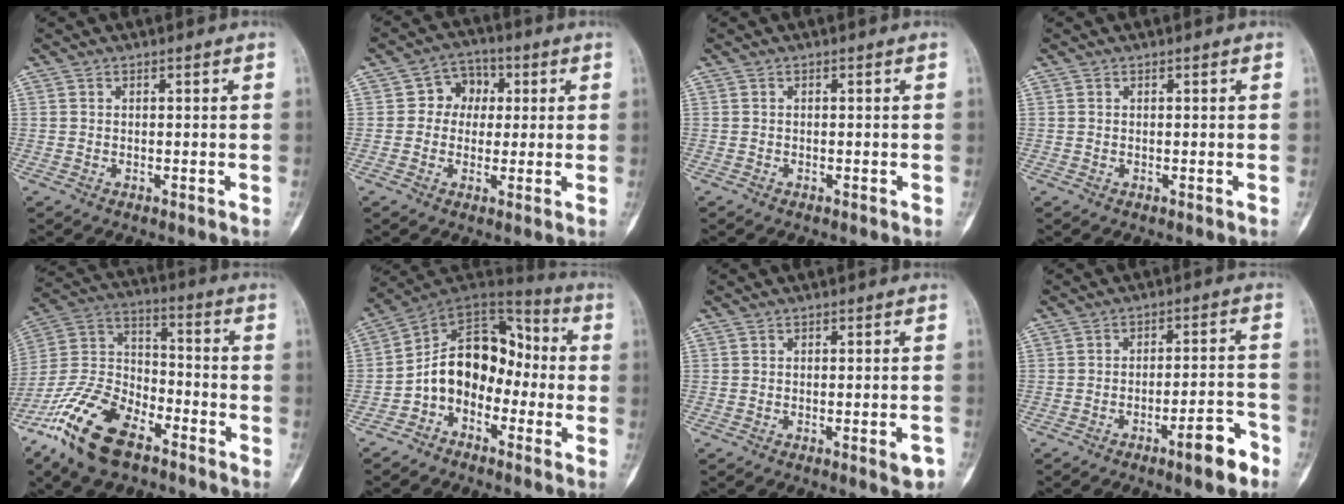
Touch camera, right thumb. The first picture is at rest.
{"total": 6.7, "force": [1.0, 5.9, 3.0], "torque": [0.001, 0.009, 0.007]}
{"total": 0.0}
{"total": 0.0}
{"total": 18.6, "force": [-11.9, 9.0, 11.1], "torque": [-0.212, 0.062, -0.230]}
{"total": 13.6, "force": [-3.6, 10.0, 8.5], "torque": [-0.103, 0.079, -0.078]}
{"total": 3.1, "force": [-1.6, 1.1, 2.5], "torque": [-0.020, 0.010, -0.018]}
{"total": 7.9, "force": [-4.9, 1.9, 5.8], "torque": [-0.075, 0.039, -0.069]}